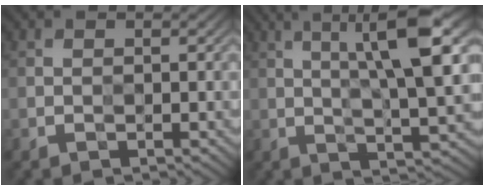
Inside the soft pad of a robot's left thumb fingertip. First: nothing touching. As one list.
[{"total": 11.7, "force": [3.7, 2.4, 10.8], "torque": [-0.173, 0.003, 0.066]}]